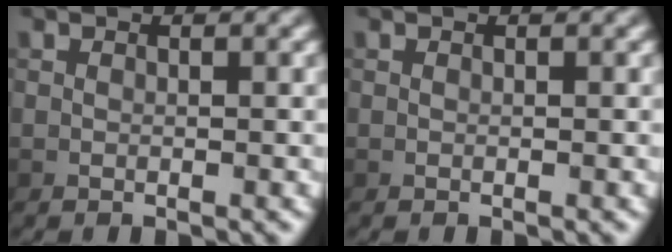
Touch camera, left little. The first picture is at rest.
{"total": 0.0}